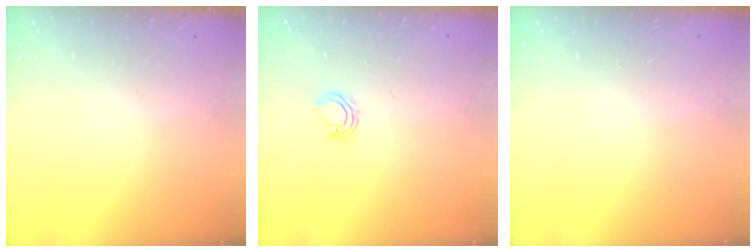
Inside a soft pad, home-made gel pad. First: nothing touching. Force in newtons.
{"total": 4.6, "press": 4.6, "slide": 0.3}
{"total": 0.0}